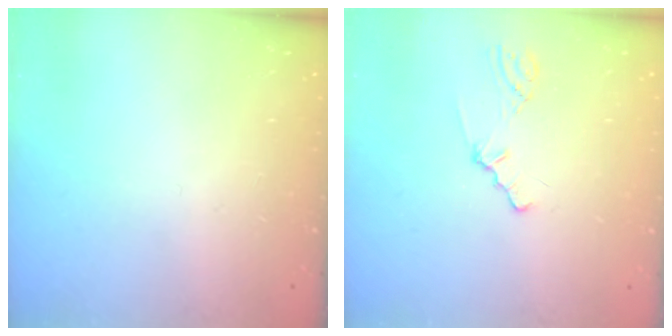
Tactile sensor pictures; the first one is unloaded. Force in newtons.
{"total": 0.8, "press": 0.8, "slide": 0.2}